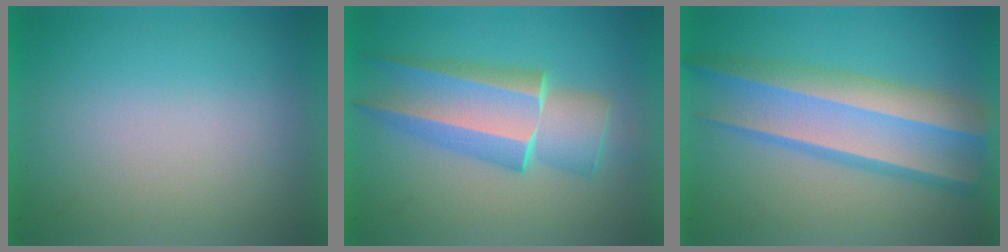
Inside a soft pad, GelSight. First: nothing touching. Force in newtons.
{"total": 5.9}
{"total": 6.6}